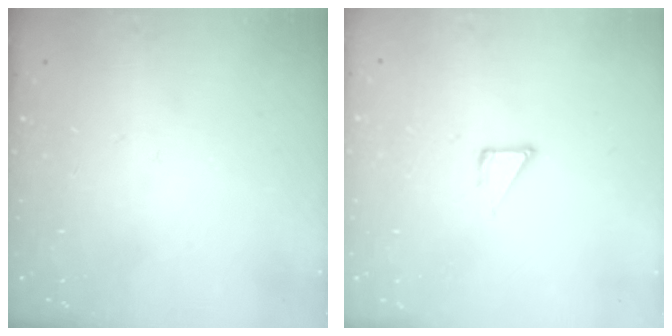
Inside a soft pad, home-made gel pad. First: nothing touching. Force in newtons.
{"total": 3.6, "press": 3.6, "slide": 0.2}